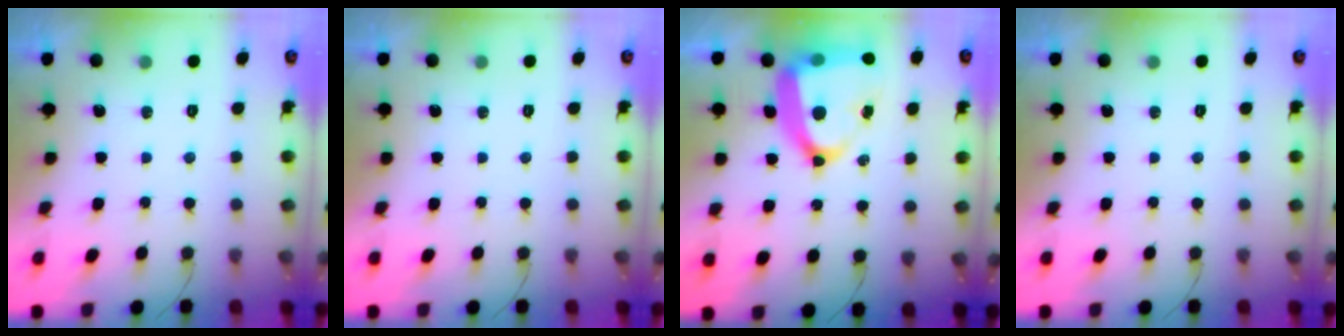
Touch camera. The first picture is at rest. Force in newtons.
{"total": 0.0}
{"total": 20.1, "press": 20.0, "slide": 1.7}
{"total": 0.0}